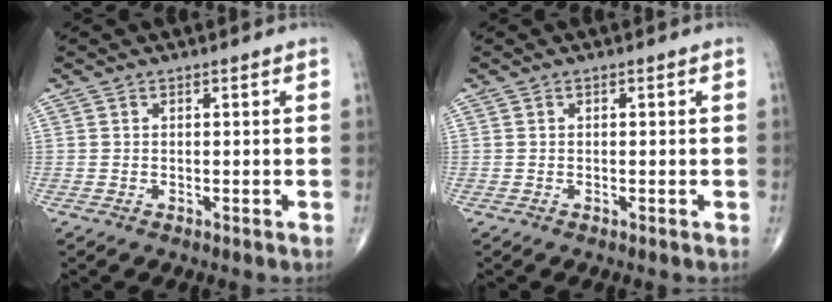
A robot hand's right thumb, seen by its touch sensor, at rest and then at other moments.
{"total": 0.0}